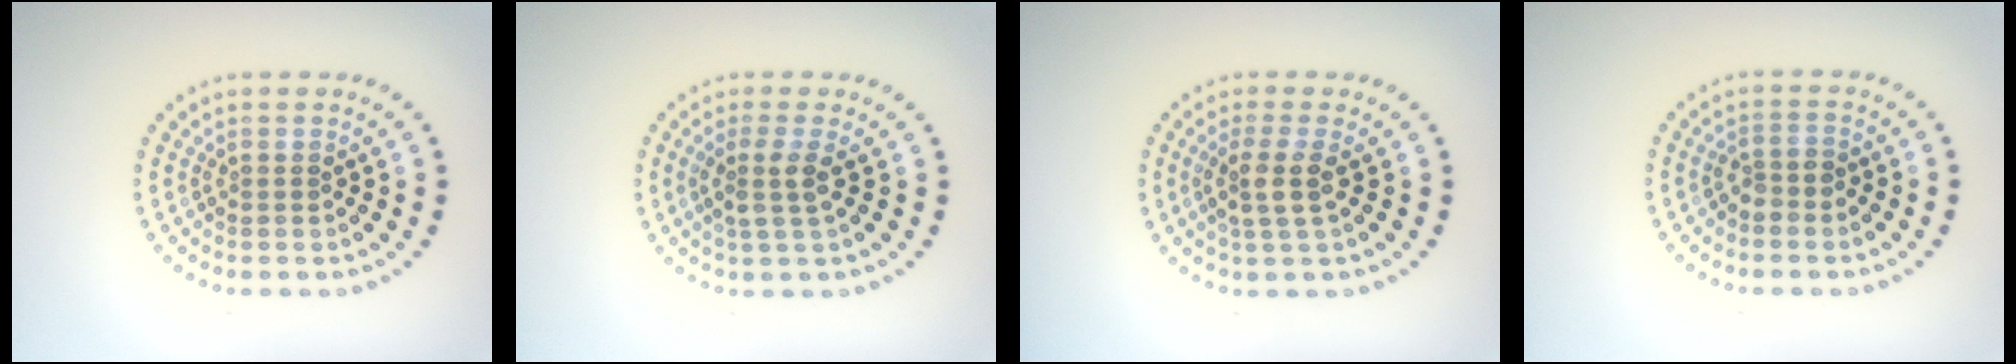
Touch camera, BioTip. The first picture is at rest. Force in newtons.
{"total": 2.2, "press": 1.8, "slide": 1.2}
{"total": 2.4, "press": 2.0, "slide": 1.4}
{"total": 1.6, "press": 1.3, "slide": 0.9}